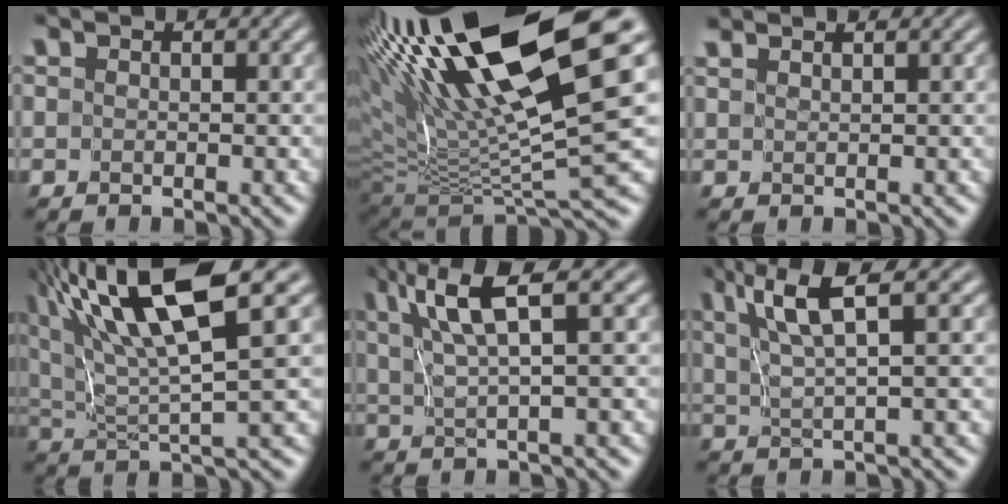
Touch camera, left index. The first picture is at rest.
{"total": 17.5, "force": [7.7, 3.7, 15.3], "torque": [-0.259, 0.017, 0.136]}
{"total": 1.9, "force": [1.8, 0.1, 0.5], "torque": [-0.003, -0.003, 0.022]}
{"total": 12.1, "force": [6.2, 2.7, 10.0], "torque": [-0.193, 0.024, 0.114]}
{"total": 5.5, "force": [2.7, 0.6, 4.7], "torque": [-0.086, 0.010, 0.053]}
{"total": 4.9, "force": [2.6, 0.5, 4.1], "torque": [-0.076, 0.006, 0.051]}